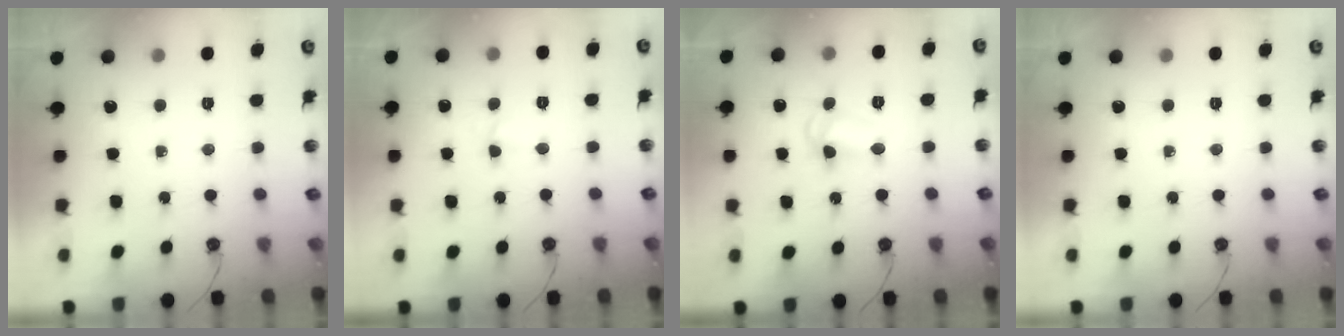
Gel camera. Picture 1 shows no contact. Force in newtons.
{"total": 2.7, "press": 2.0, "slide": 1.8}
{"total": 6.4, "press": 5.5, "slide": 3.3}
{"total": 0.0}